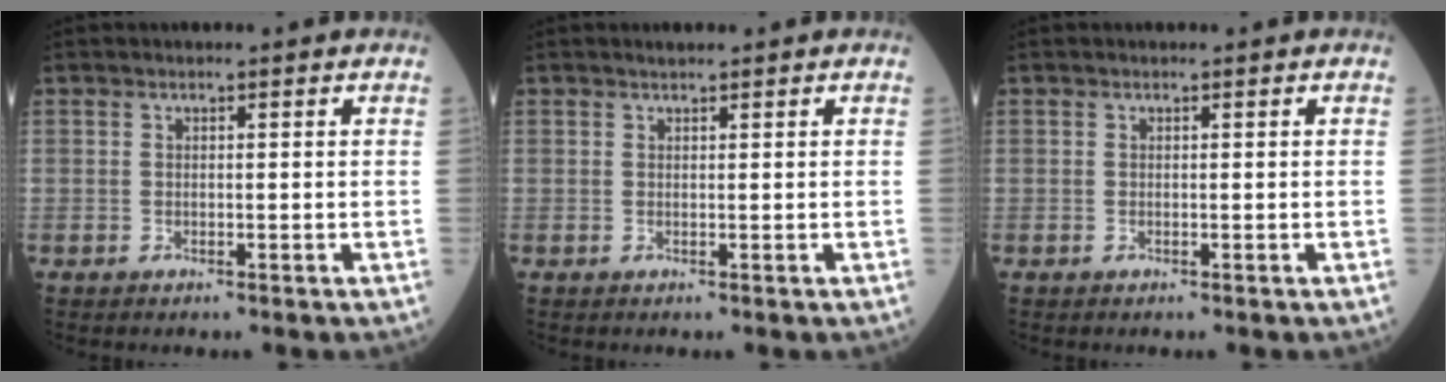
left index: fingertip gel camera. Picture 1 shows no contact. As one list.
[{"total": 0.8, "force": [0.7, 0.1, 0.3], "torque": [-0.012, 0.003, 0.013]}, {"total": 0.0}]